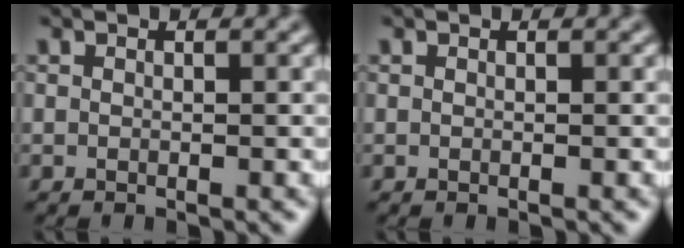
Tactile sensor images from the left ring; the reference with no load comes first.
{"total": 0.0}